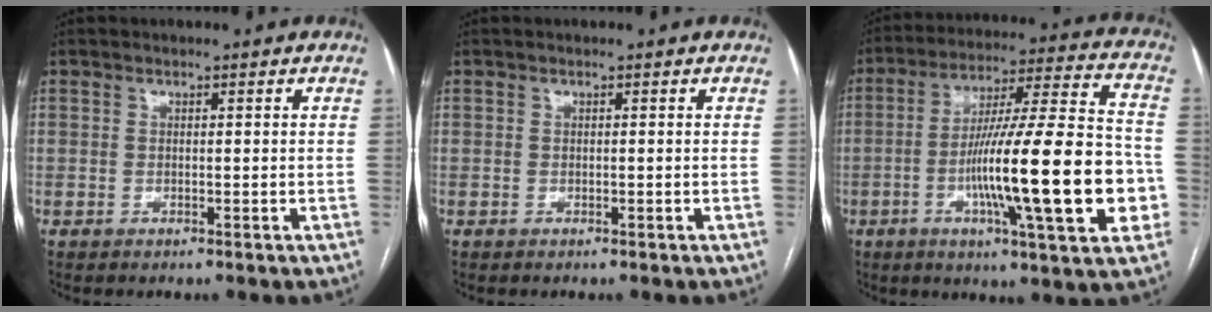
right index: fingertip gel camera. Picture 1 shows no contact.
{"total": 0.0}
{"total": 23.3, "force": [-5.4, 1.7, 22.6], "torque": [-0.329, 0.002, -0.084]}